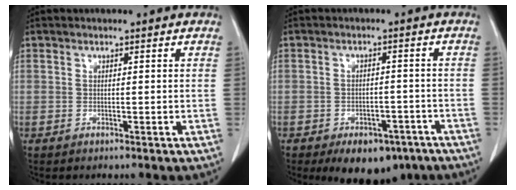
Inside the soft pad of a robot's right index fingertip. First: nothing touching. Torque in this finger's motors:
{"motor_torque": [0.49, -0.27, 0.21, 0.05]}